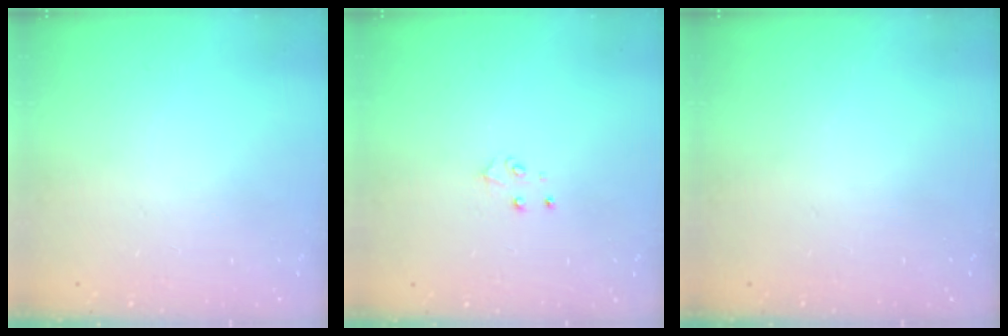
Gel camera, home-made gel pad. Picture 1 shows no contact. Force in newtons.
{"total": 4.2, "press": 4.2, "slide": 0.4}
{"total": 0.0}